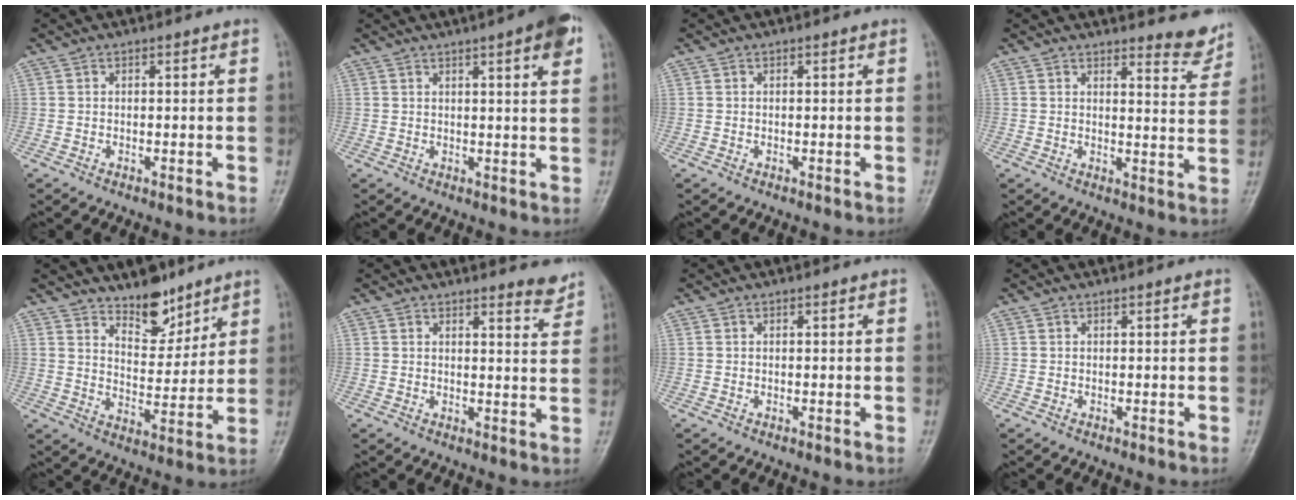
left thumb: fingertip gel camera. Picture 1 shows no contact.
{"total": 7.7, "force": [4.0, 1.2, 6.5], "torque": [-0.076, -0.002, 0.047]}
{"total": 0.0}
{"total": 5.8, "force": [5.6, 1.2, 1.1], "torque": [0.002, -0.056, 0.060]}
{"total": 8.8, "force": [7.0, 4.0, 3.5], "torque": [-0.024, -0.057, 0.120]}
{"total": 3.5, "force": [3.3, 0.6, 1.0], "torque": [-0.004, -0.034, 0.033]}
{"total": 0.0}
{"total": 0.0}